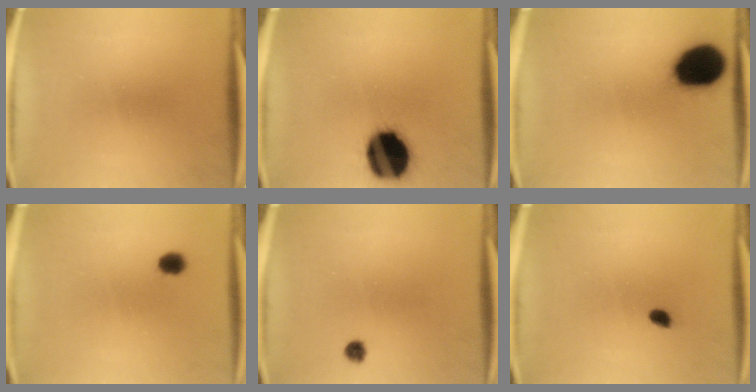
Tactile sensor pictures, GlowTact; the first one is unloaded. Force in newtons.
{"total": 19.1}
{"total": 16.8}
{"total": 3.1}
{"total": 1.7}
{"total": 1.6}